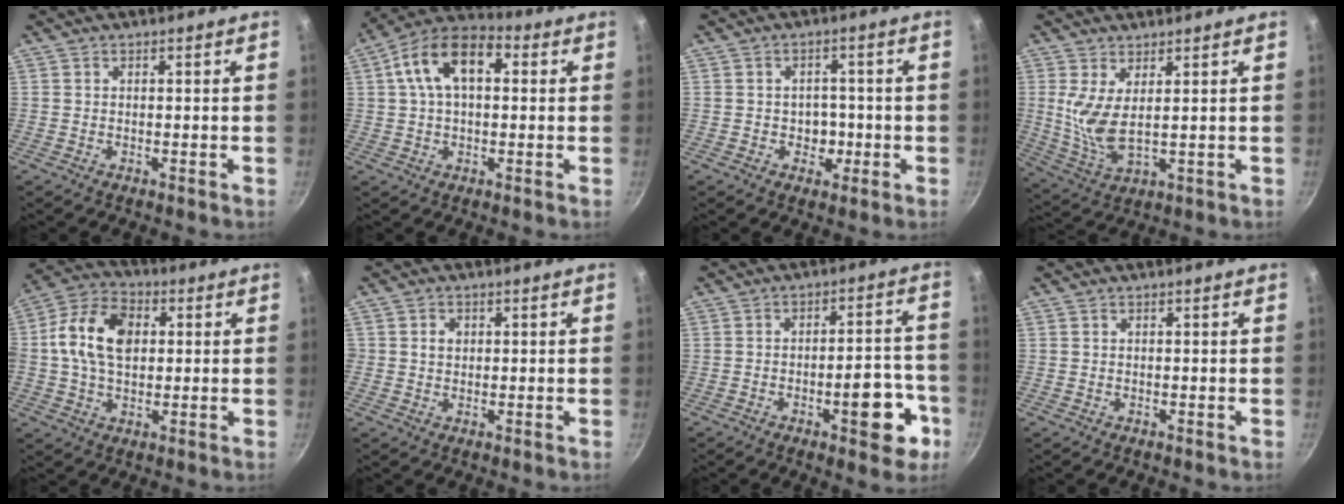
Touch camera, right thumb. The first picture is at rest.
{"total": 13.8, "force": [3.2, 8.1, 10.7], "torque": [-0.166, 0.030, 0.037]}
{"total": 4.2, "force": [-1.0, 3.5, 2.0], "torque": [0.002, 0.008, -0.015]}
{"total": 7.4, "force": [2.4, 2.7, 6.4], "torque": [-0.134, -0.028, 0.053]}
{"total": 13.7, "force": [1.7, 9.2, 10.0], "torque": [-0.165, 0.017, 0.013]}
{"total": 2.2, "force": [0.4, 1.9, 1.0], "torque": [-0.008, 0.003, 0.004]}
{"total": 11.4, "force": [-4.7, 4.6, 9.3], "torque": [-0.082, 0.038, -0.059]}
{"total": 0.0}